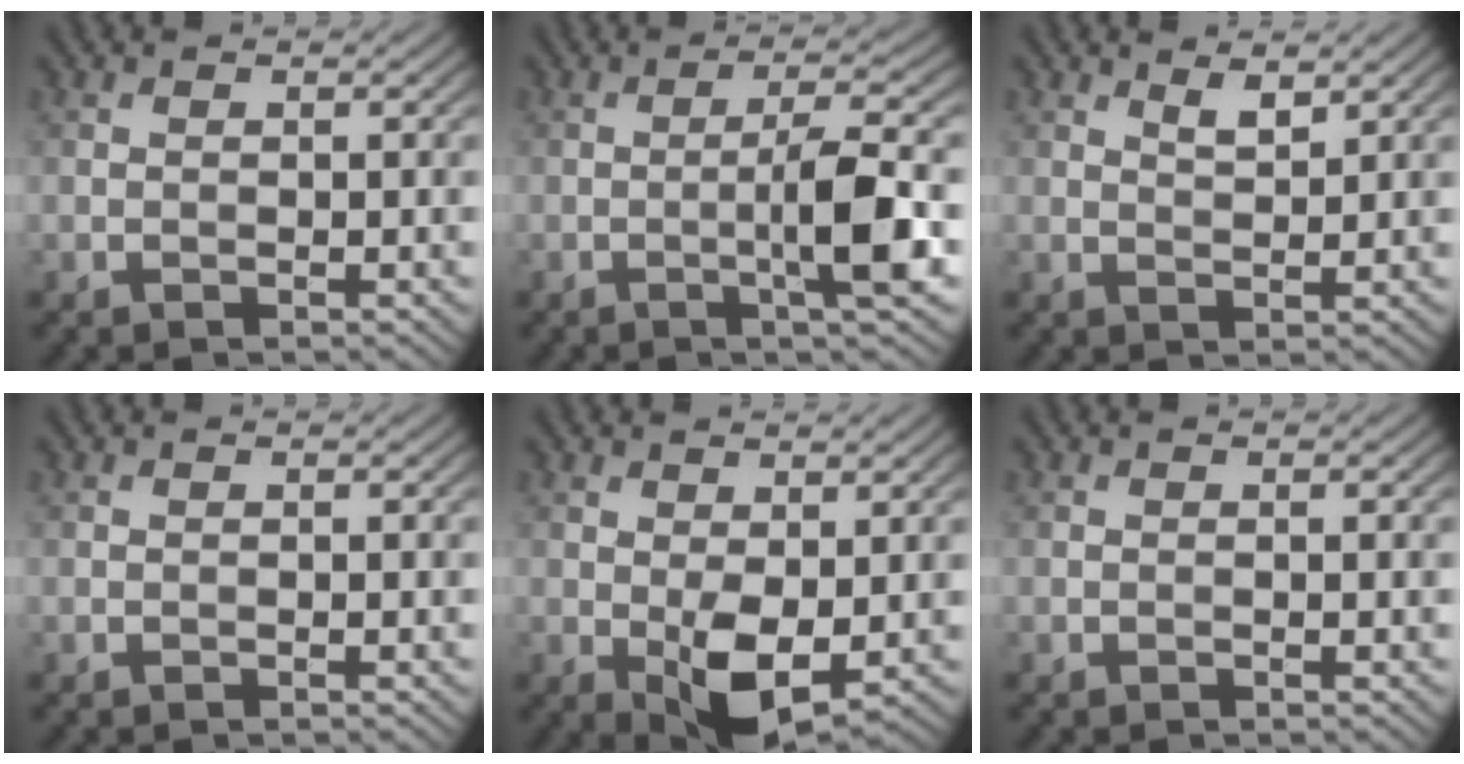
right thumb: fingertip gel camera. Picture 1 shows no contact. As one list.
[{"total": 6.4, "force": [-1.3, 0.6, 6.2], "torque": [-0.106, 0.013, -0.030]}, {"total": 2.3, "force": [1.7, 0.6, 1.4], "torque": [-0.029, -0.004, 0.034]}, {"total": 0.0}, {"total": 5.5, "force": [-0.3, 2.8, 4.7], "torque": [-0.092, -0.005, 0.000]}, {"total": 0.0}]